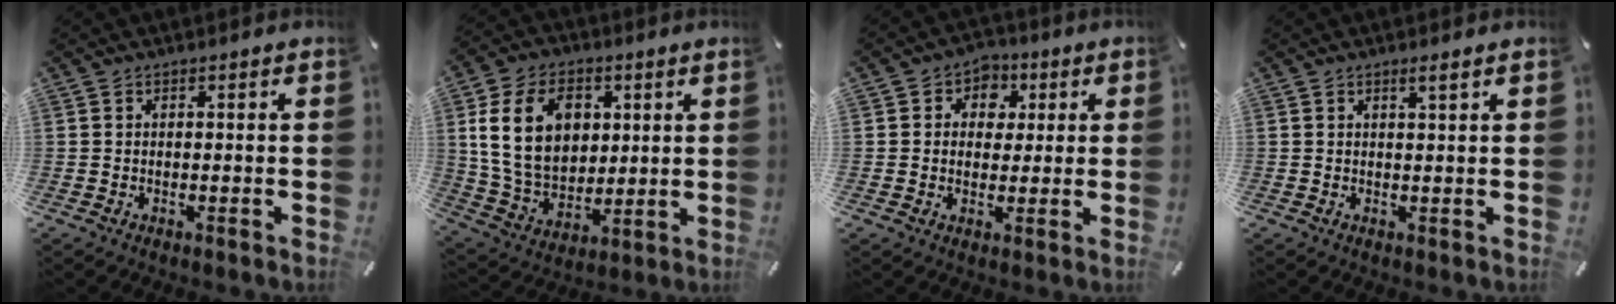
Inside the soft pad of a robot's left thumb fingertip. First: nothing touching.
{"total": 15.6, "force": [4.2, 11.7, 9.4], "torque": [-0.193, 0.006, 0.079]}
{"total": 5.8, "force": [0.3, 5.4, 2.2], "torque": [-0.033, 0.003, -0.002]}
{"total": 1.9, "force": [1.1, 0.2, 1.5], "torque": [-0.031, 0.000, 0.019]}